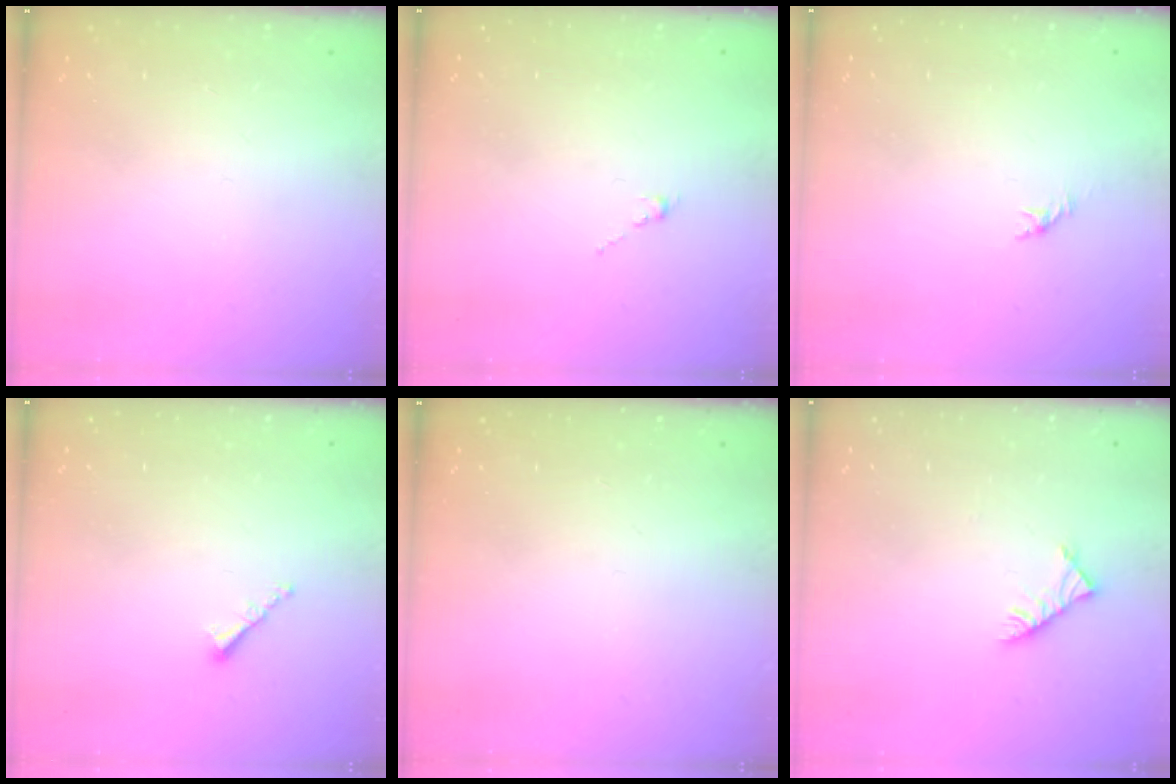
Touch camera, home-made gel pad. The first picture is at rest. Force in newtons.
{"total": 0.0}
{"total": 0.0}
{"total": 1.0, "press": 0.9, "slide": 0.4}
{"total": 0.0}
{"total": 3.4, "press": 3.3, "slide": 0.8}